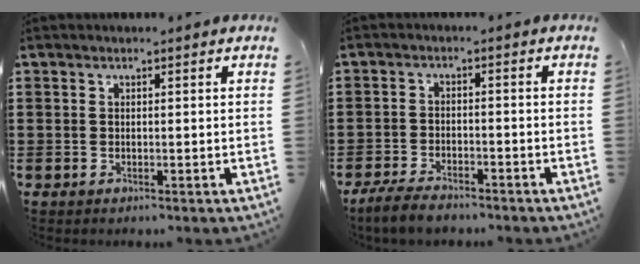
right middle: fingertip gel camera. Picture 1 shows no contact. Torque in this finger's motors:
{"motor_torque": [2.14, 0.00, 0.43, 0.12]}